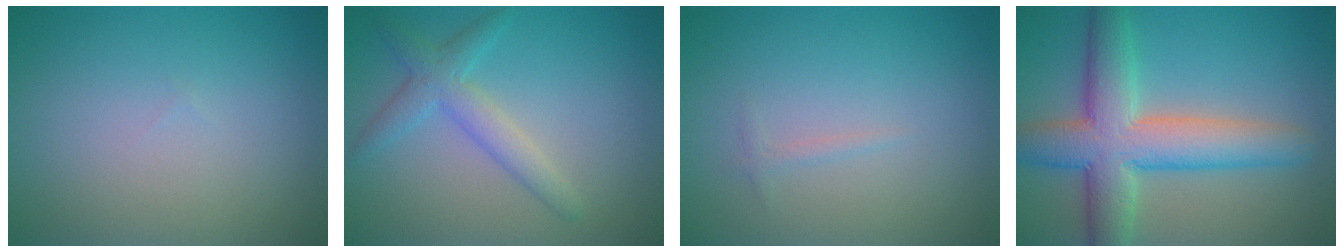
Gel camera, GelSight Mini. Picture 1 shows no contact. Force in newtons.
{"total": 3.1, "press": 3.1, "slide": 0.1}
{"total": 0.6, "press": 0.6, "slide": 0.1}
{"total": 8.6, "press": 8.6, "slide": 0.5}